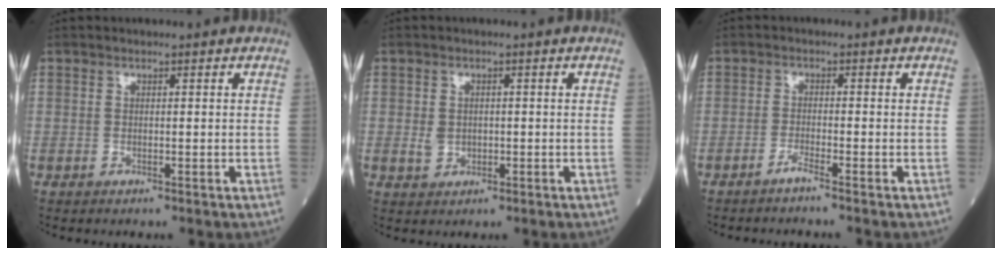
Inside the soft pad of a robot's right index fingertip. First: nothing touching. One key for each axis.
{"total": 2.3, "fx": -0.2, "fy": 1.9, "fz": 1.2, "tx": -0.022, "ty": 0.000, "tz": 0.003}
{"total": 1.7, "fx": -1.4, "fy": -0.5, "fz": 0.8, "tx": -0.017, "ty": 0.001, "tz": -0.031}